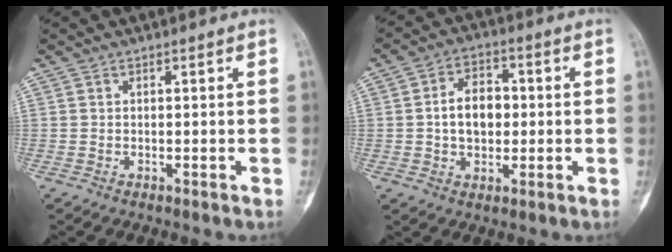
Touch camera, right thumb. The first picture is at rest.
{"total": 8.5, "force": [0.1, 5.9, 6.1], "torque": [-0.080, 0.015, -0.001]}